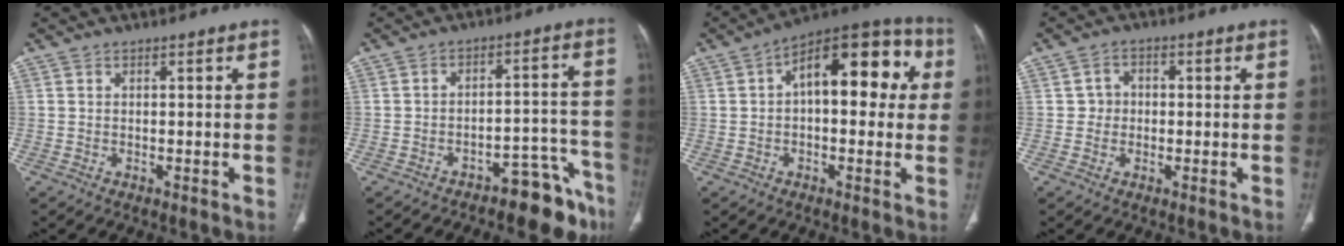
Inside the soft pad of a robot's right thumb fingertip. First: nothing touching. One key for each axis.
{"total": 10.2, "fx": -8.0, "fy": 4.1, "fz": 4.7, "tx": -0.018, "ty": 0.097, "tz": -0.113}
{"total": 17.3, "fx": 3.0, "fy": 8.7, "fz": 14.6, "tx": -0.155, "ty": 0.041, "tz": 0.032}
{"total": 3.2, "fx": -0.2, "fy": 3.1, "fz": 1.1, "tx": 0.003, "ty": 0.009, "tz": -0.010}